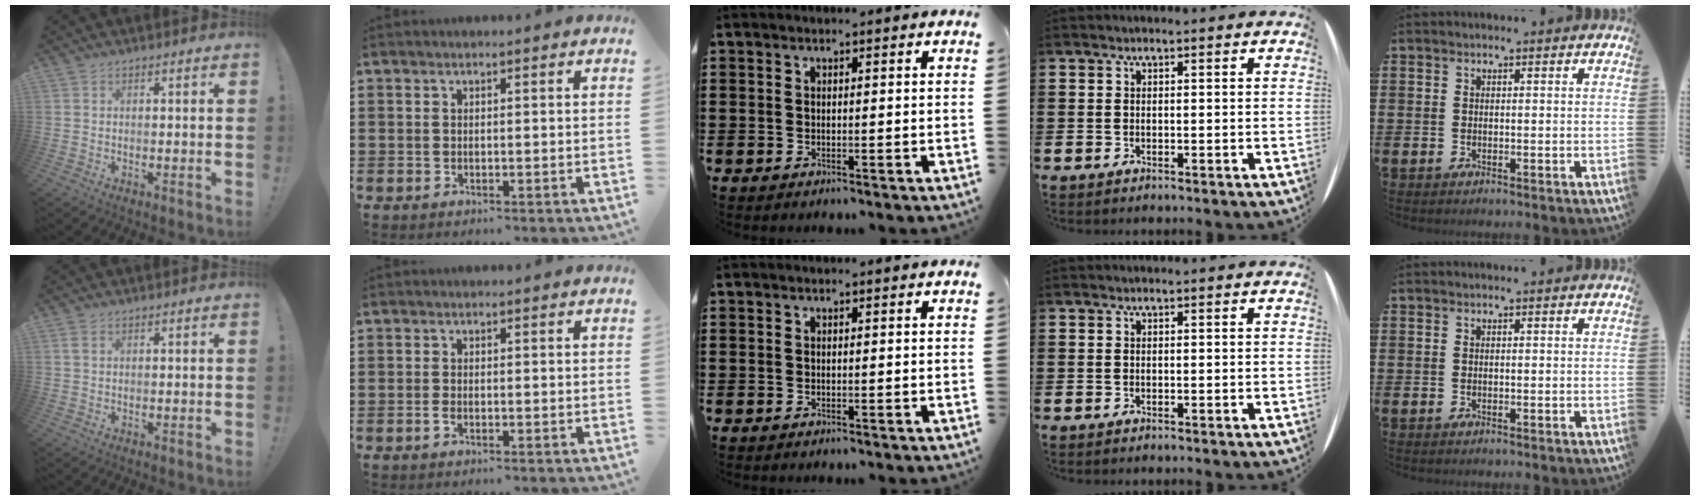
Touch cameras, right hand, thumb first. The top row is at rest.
{"thumb": {"total": 1.2, "force": [0.6, 0.6, 0.8], "torque": [-0.009, 0.000, 0.010]}, "index": {"total": 0.9, "force": [-0.5, 0.4, 0.7], "torque": [-0.024, -0.004, -0.010]}}